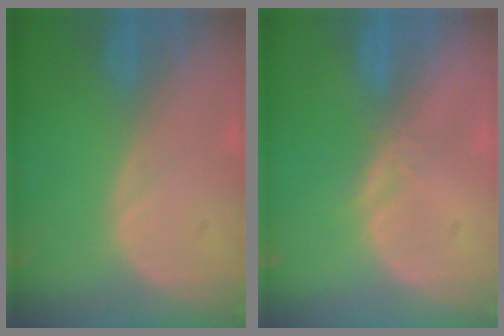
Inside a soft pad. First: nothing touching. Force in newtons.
{"total": 1.5, "press": 1.3, "slide": 0.8}